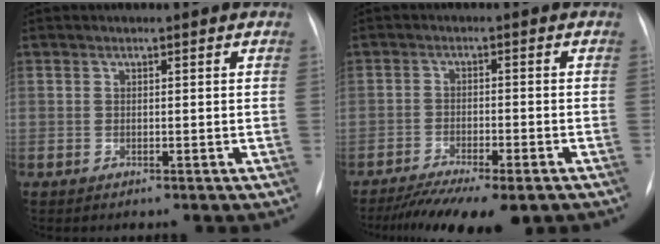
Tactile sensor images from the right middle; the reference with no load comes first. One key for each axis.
{"total": 11.0, "fx": -8.5, "fy": 2.1, "fz": 6.6, "tx": -0.102, "ty": -0.014, "tz": -0.130}